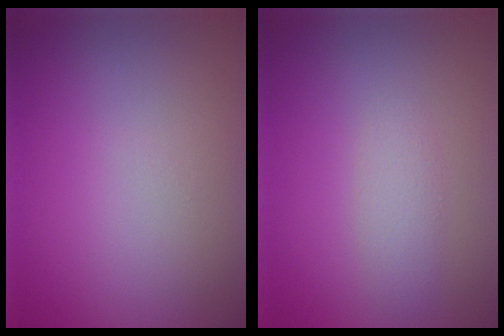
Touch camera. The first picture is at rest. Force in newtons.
{"total": 1.7, "press": 1.7, "slide": 0.0}